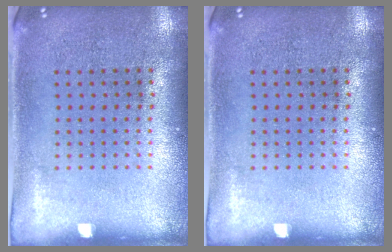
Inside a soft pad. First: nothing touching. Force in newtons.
{"total": 0.0}